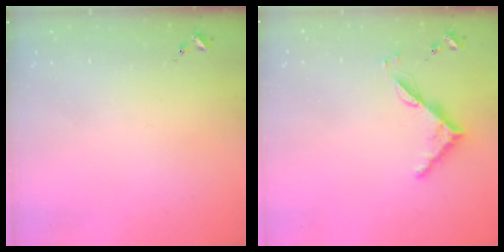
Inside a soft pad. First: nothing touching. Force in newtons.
{"total": 6.4, "press": 6.3, "slide": 0.6}